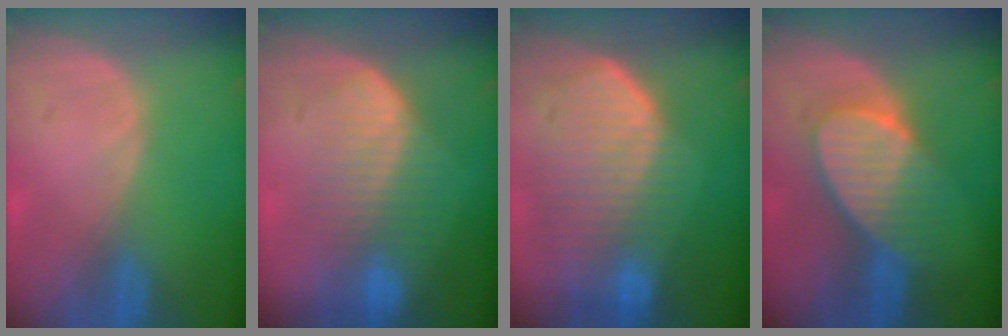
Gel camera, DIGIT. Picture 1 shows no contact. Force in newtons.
{"total": 7.5, "press": 7.2, "slide": 2.1}
{"total": 10.8, "press": 9.5, "slide": 5.2}
{"total": 7.5, "press": 7.4, "slide": 1.3}